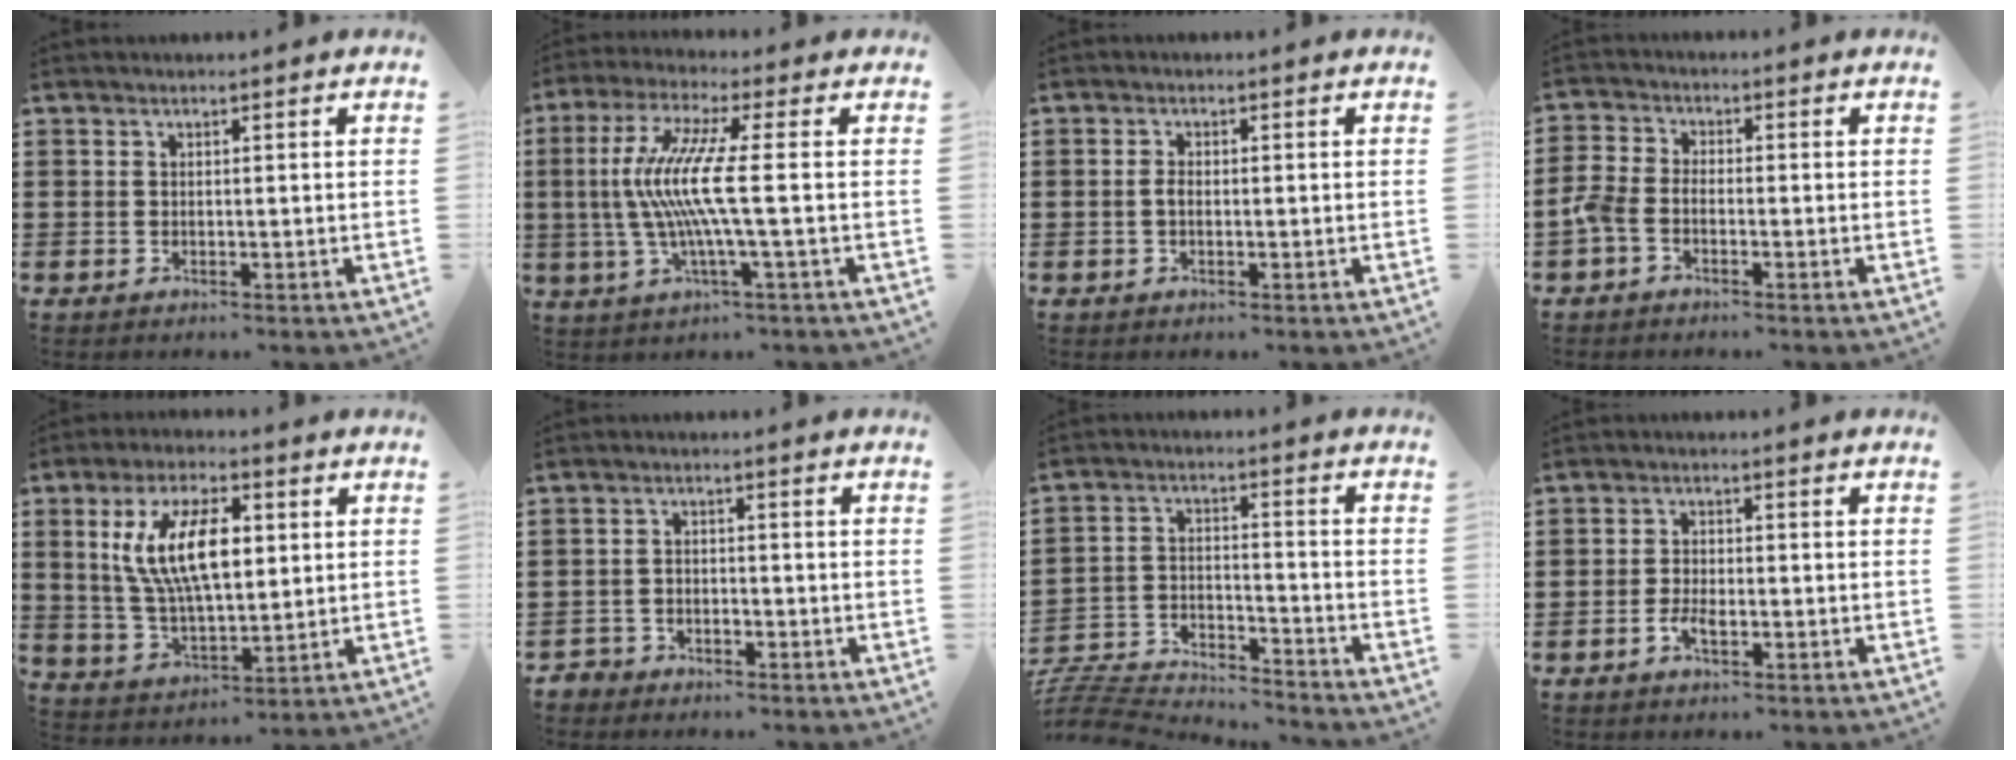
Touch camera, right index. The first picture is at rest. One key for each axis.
{"total": 10.5, "fx": -0.7, "fy": 0.1, "fz": 10.5, "tx": -0.239, "ty": -0.024, "tz": -0.030}
{"total": 1.3, "fx": -0.3, "fy": 0.7, "fz": 1.1, "tx": -0.029, "ty": -0.001, "tz": -0.008}
{"total": 3.0, "fx": -2.0, "fy": 1.2, "fz": 1.8, "tx": -0.062, "ty": -0.004, "tz": -0.047}
{"total": 11.8, "fx": 2.8, "fy": 5.1, "fz": 10.2, "tx": -0.219, "ty": 0.008, "tz": 0.045}
{"total": 2.3, "fx": -2.1, "fy": 1.0, "fz": 0.0, "tx": -0.007, "ty": 0.004, "tz": -0.046}
{"total": 7.0, "fx": -6.9, "fy": 0.7, "fz": 0.8, "tx": -0.034, "ty": -0.003, "tz": -0.144}
{"total": 2.5, "fx": -1.3, "fy": 1.2, "fz": 1.9, "tx": -0.049, "ty": -0.003, "tz": -0.028}